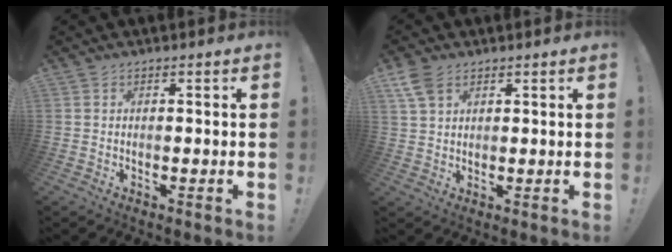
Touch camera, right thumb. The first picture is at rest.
{"total": 5.9, "force": [3.3, 3.5, 3.5], "torque": [-0.062, -0.006, 0.066]}